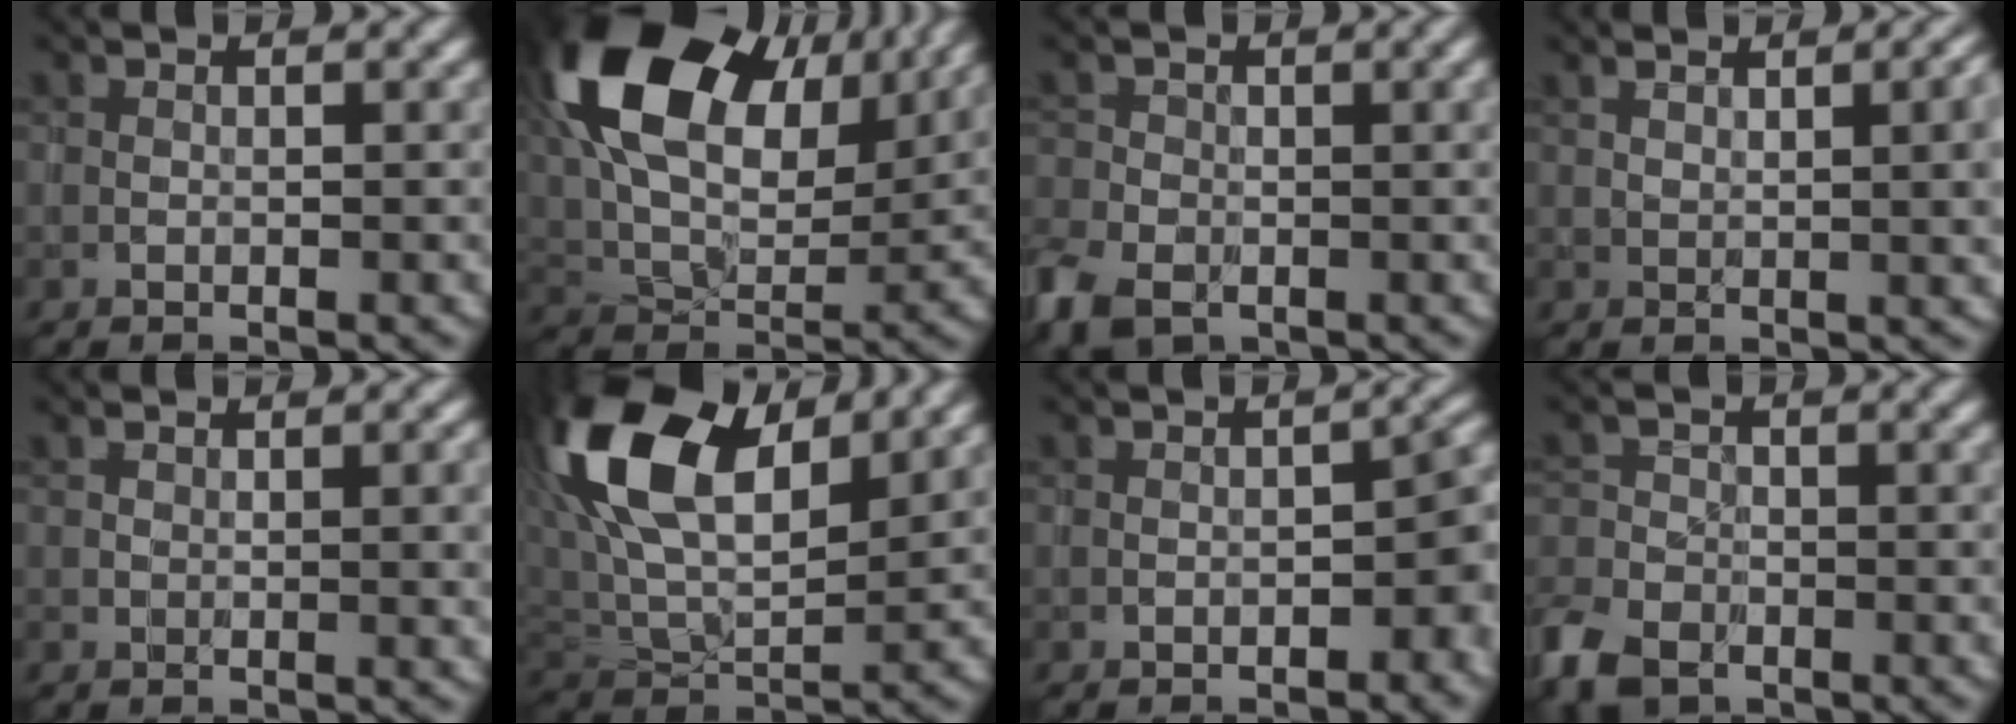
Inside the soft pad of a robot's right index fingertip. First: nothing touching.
{"total": 17.0, "force": [7.5, 9.7, 11.8], "torque": [-0.221, 0.028, 0.129]}
{"total": 5.8, "force": [-3.1, 3.4, 3.7], "torque": [-0.083, -0.019, -0.067]}
{"total": 5.4, "force": [1.8, 2.1, 4.7], "torque": [-0.043, 0.005, 0.036]}
{"total": 3.2, "force": [0.9, 1.3, 2.8], "torque": [-0.036, -0.001, 0.019]}
{"total": 13.4, "force": [6.5, 6.9, 9.5], "torque": [-0.200, 0.025, 0.116]}
{"total": 4.8, "force": [-2.2, 2.4, 3.5], "torque": [-0.028, 0.005, -0.030]}
{"total": 5.6, "force": [-3.8, 3.2, 2.7], "torque": [-0.065, -0.026, -0.078]}